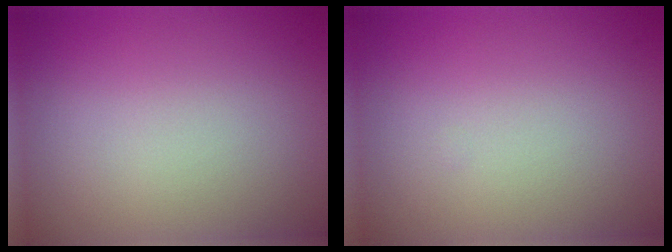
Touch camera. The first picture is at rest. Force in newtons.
{"total": 0.0}